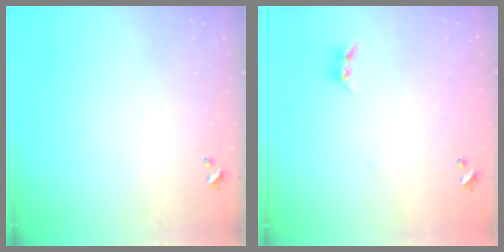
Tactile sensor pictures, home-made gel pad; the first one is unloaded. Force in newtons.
{"total": 5.1, "press": 4.9, "slide": 1.1}